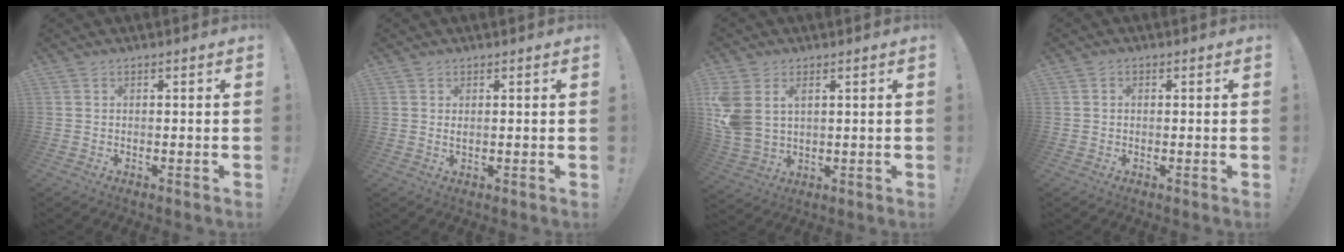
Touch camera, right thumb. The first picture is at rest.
{"total": 1.0, "force": [0.6, 0.4, 0.7], "torque": [-0.007, -0.002, 0.008]}
{"total": 8.3, "force": [3.6, 5.7, 4.9], "torque": [-0.096, -0.018, 0.069]}
{"total": 0.9, "force": [-0.1, 0.8, 0.4], "torque": [-0.006, 0.004, -0.002]}